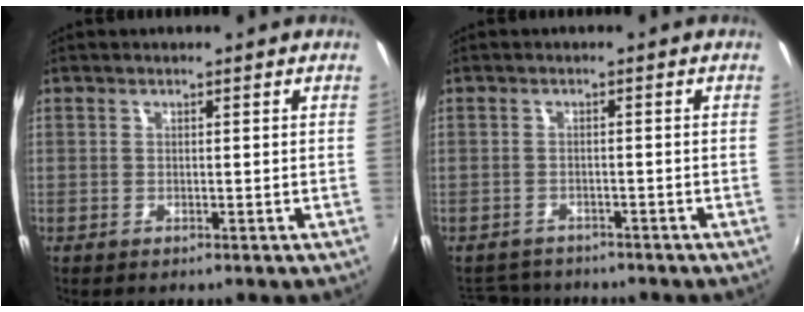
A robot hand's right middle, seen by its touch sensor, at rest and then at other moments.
{"total": 6.1, "force": [-5.5, 2.4, 1.1], "torque": [-0.038, -0.003, -0.086]}